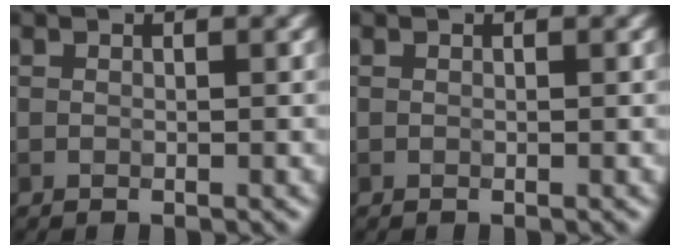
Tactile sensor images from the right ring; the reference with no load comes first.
{"total": 0.0}